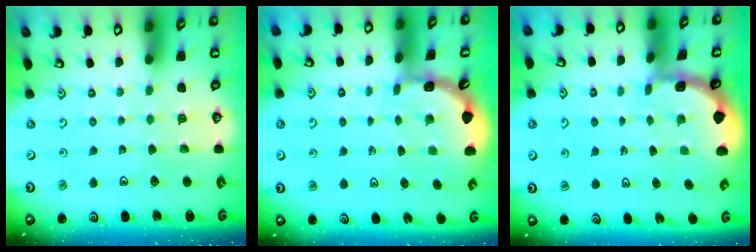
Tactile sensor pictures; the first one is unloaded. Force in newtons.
{"total": 1.6, "press": 1.6, "slide": 0.1}
{"total": 1.5, "press": 1.5, "slide": 0.1}